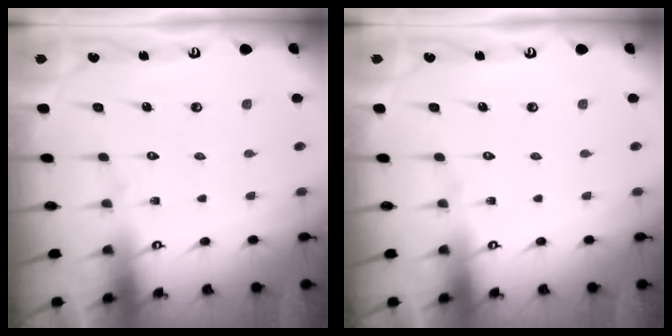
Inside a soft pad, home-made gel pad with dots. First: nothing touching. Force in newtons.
{"total": 0.0}